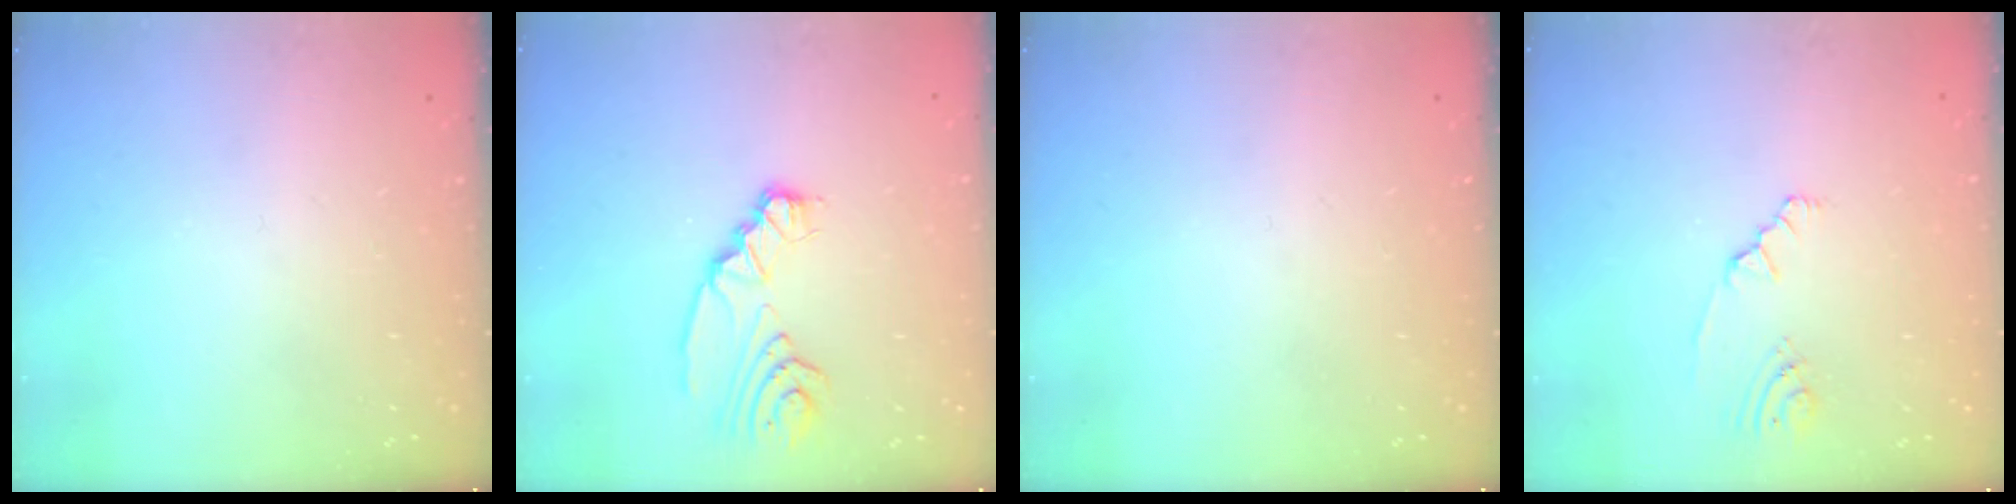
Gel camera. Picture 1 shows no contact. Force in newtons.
{"total": 7.2, "press": 7.2, "slide": 0.5}
{"total": 0.0}
{"total": 2.1, "press": 1.8, "slide": 1.1}